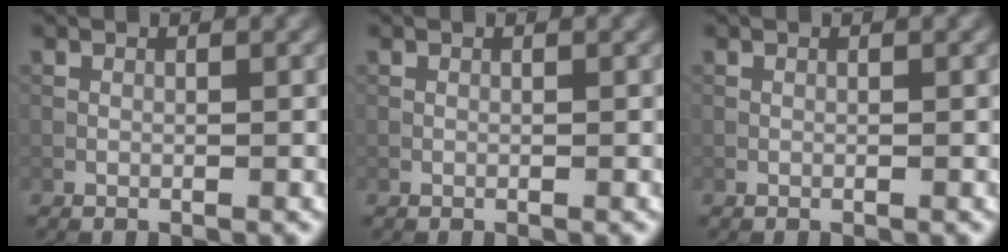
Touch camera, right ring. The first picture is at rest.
{"total": 0.0}
{"total": 0.0}